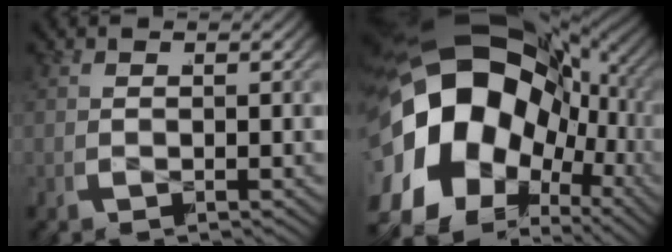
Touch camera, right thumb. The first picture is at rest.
{"total": 25.0, "force": [-0.5, 18.1, 17.2], "torque": [-0.319, -0.041, -0.007]}